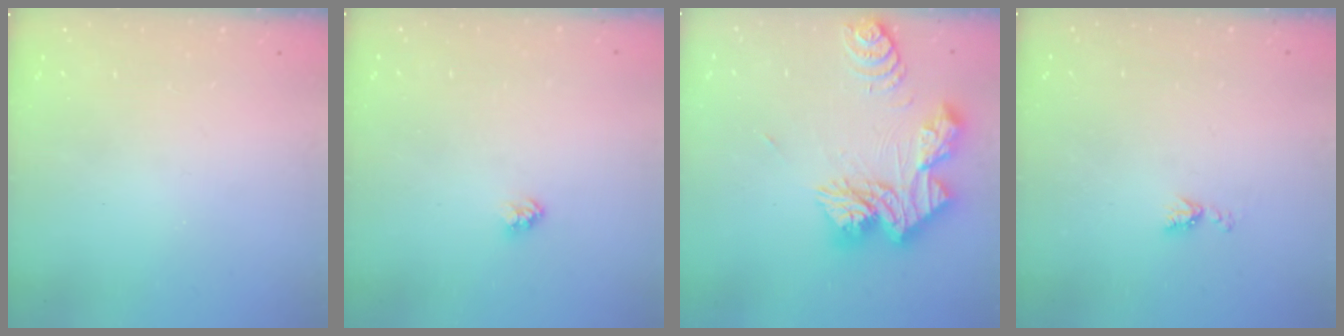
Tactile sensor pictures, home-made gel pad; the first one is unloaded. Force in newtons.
{"total": 2.4, "press": 2.4, "slide": 0.1}
{"total": 19.9, "press": 19.8, "slide": 1.7}
{"total": 5.6, "press": 5.5, "slide": 0.8}